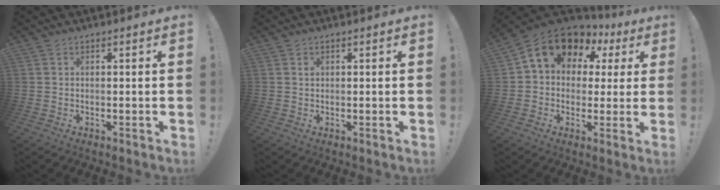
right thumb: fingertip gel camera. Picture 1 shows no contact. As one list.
[{"total": 0.6, "force": [0.4, 0.5, 0.2], "torque": [-0.001, 0.001, 0.007]}, {"total": 11.6, "force": [6.2, 8.0, 5.6], "torque": [-0.090, -0.035, 0.112]}]